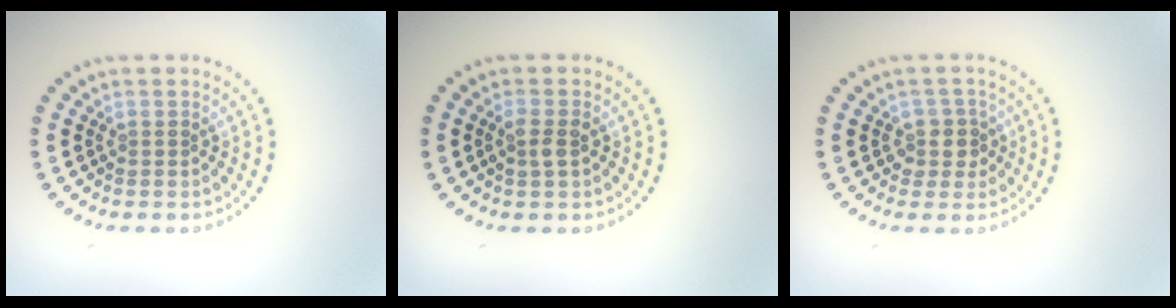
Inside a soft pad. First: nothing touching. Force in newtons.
{"total": 1.6, "press": 1.6, "slide": 0.4}
{"total": 2.2, "press": 1.8, "slide": 1.2}